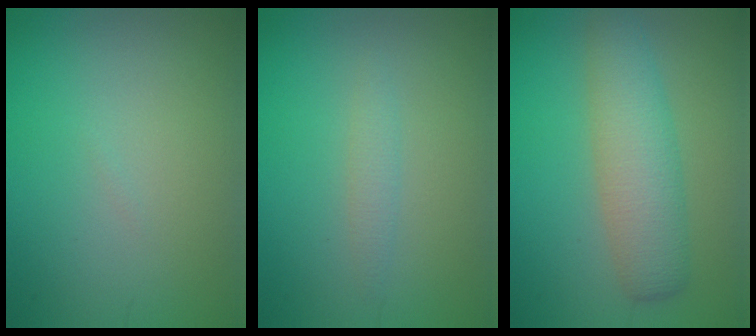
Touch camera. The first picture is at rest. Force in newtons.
{"total": 1.2, "press": 1.2, "slide": 0.0}
{"total": 4.9, "press": 4.9, "slide": 0.1}